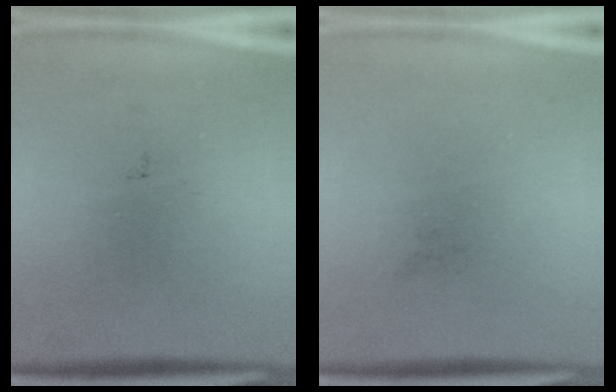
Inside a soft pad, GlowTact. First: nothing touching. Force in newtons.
{"total": 0.0}